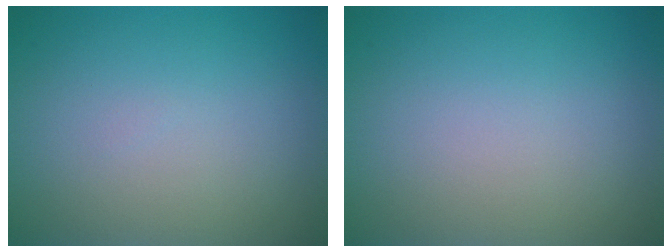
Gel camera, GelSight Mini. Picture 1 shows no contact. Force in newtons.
{"total": 0.0}